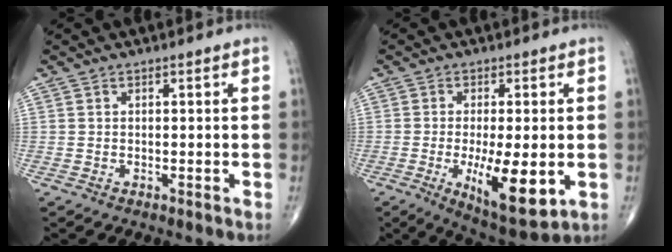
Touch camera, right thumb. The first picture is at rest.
{"total": 12.3, "force": [-2.6, 4.1, 11.4], "torque": [-0.178, -0.023, -0.033]}